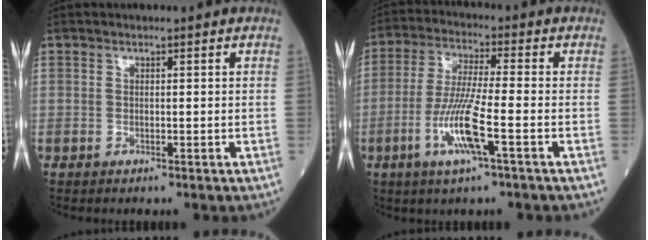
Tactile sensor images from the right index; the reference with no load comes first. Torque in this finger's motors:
{"motor_torque": [0.73, -0.33, 0.85, 0.21]}